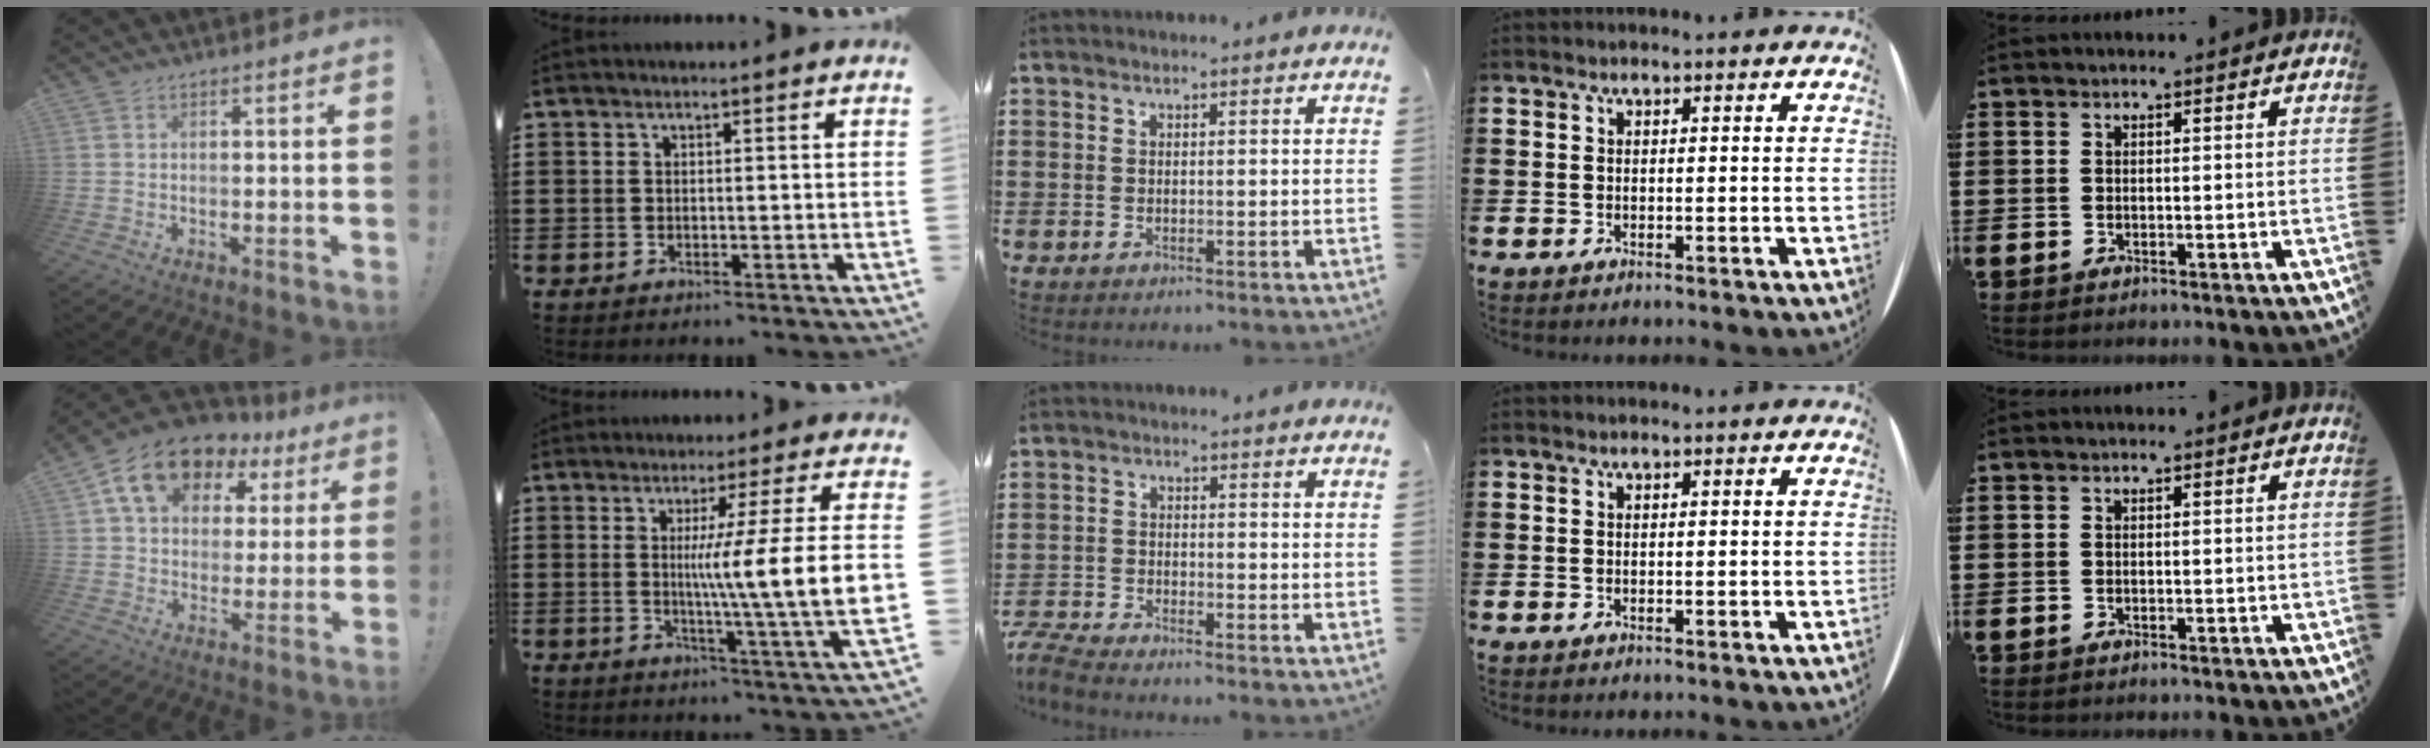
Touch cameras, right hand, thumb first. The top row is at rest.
{"thumb": {"total": 15.7, "force": [8.1, 10.5, 8.4], "torque": [-0.139, -0.033, 0.150]}, "index": {"total": 11.2, "force": [0.7, -0.8, 11.1], "torque": [-0.203, -0.015, 0.001]}, "middle": {"total": 3.3, "force": [-3.2, 0.1, 0.8], "torque": [-0.036, -0.006, -0.071]}}